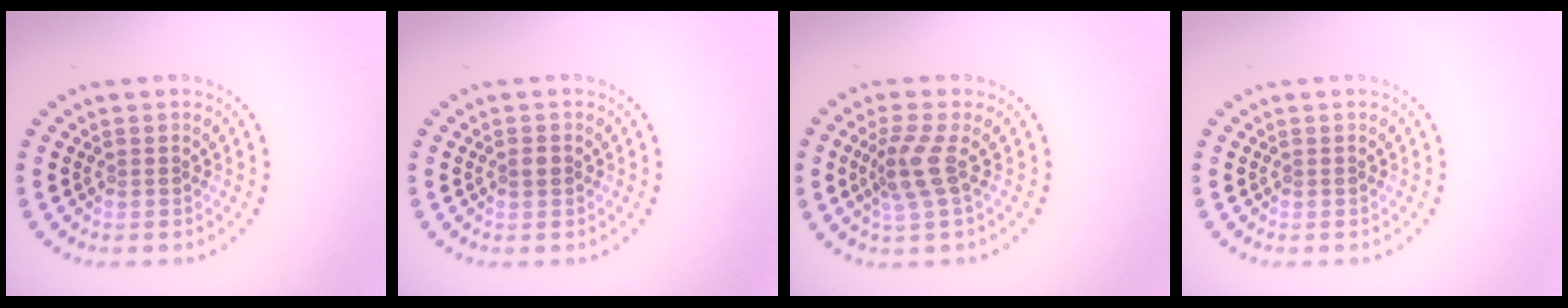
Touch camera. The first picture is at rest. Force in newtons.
{"total": 1.2, "press": 1.2, "slide": 0.0}
{"total": 2.9, "press": 2.1, "slide": 1.9}
{"total": 0.0}